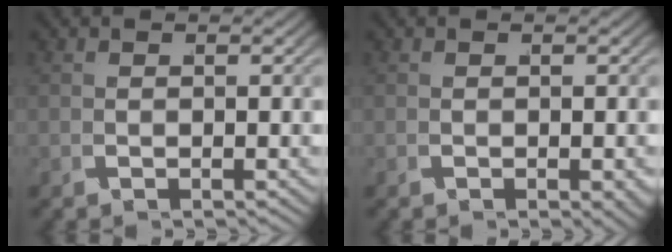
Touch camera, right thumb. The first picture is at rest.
{"total": 1.1, "force": [-0.4, 0.4, 1.0], "torque": [-0.012, -0.003, -0.004]}